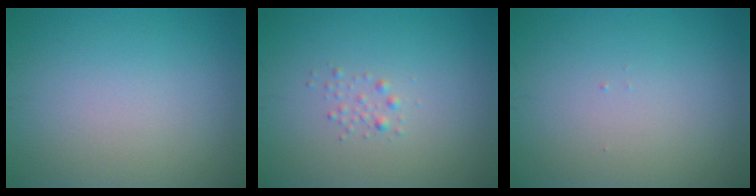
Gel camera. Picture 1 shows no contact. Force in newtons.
{"total": 0.8, "press": 0.8, "slide": 0.1}
{"total": 0.0}